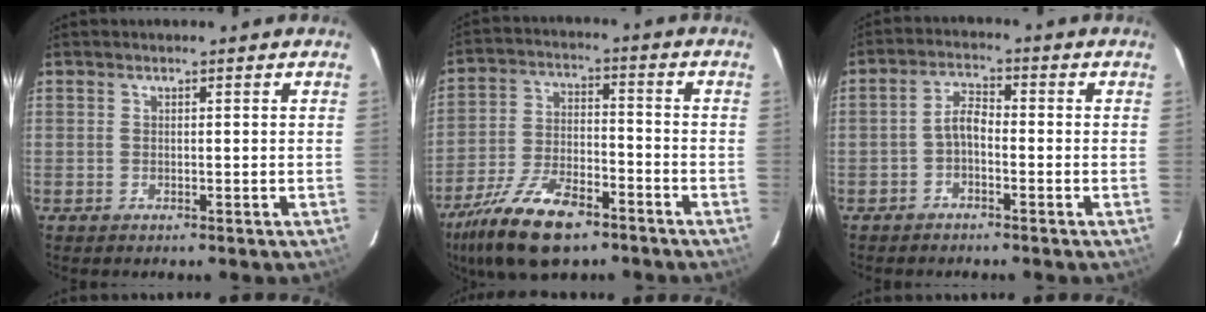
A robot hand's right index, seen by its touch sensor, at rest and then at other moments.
{"total": 16.3, "force": [-11.2, 6.5, 9.9], "torque": [-0.217, -0.024, -0.203]}
{"total": 3.2, "force": [-1.5, 1.5, 2.4], "torque": [-0.049, 0.013, -0.030]}